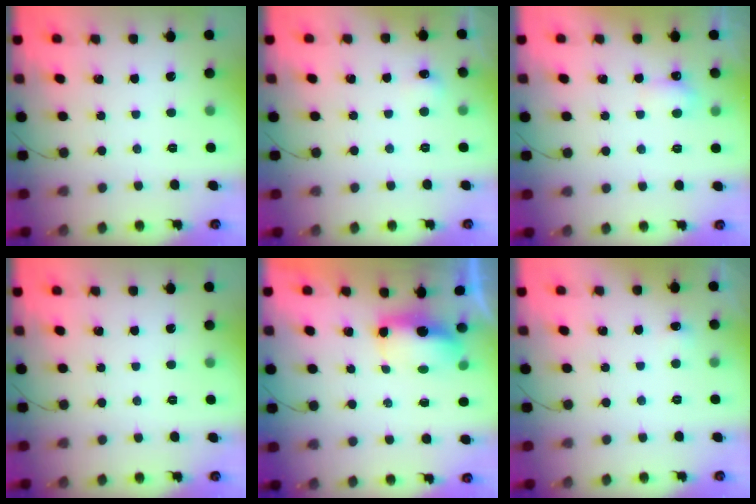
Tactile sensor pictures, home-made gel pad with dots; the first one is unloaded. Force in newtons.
{"total": 4.3, "press": 4.1, "slide": 1.0}
{"total": 3.7, "press": 3.6, "slide": 1.1}
{"total": 0.0}
{"total": 5.8, "press": 5.8, "slide": 0.4}
{"total": 3.0, "press": 2.7, "slide": 1.3}